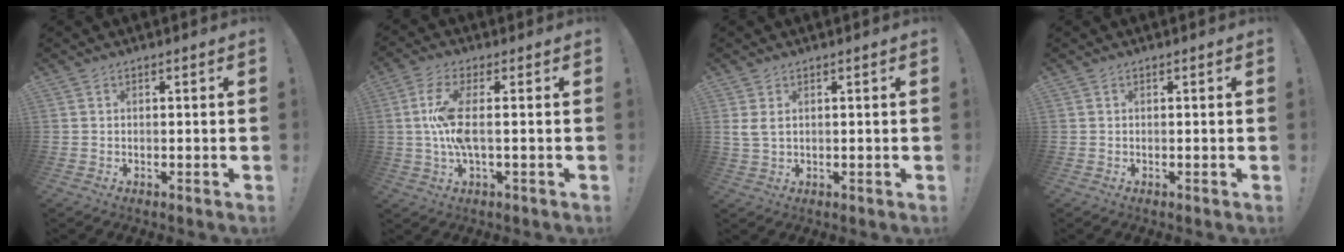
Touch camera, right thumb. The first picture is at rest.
{"total": 10.4, "force": [0.4, 2.8, 10.0], "torque": [-0.200, -0.013, 0.002]}
{"total": 3.5, "force": [1.4, 1.7, 2.7], "torque": [-0.058, 0.001, 0.026]}
{"total": 0.0}